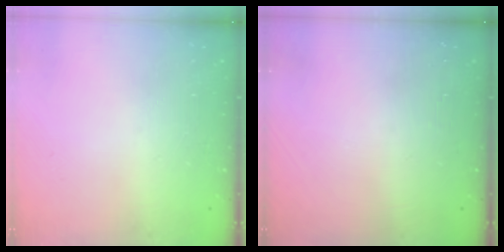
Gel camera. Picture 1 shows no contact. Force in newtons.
{"total": 0.0}